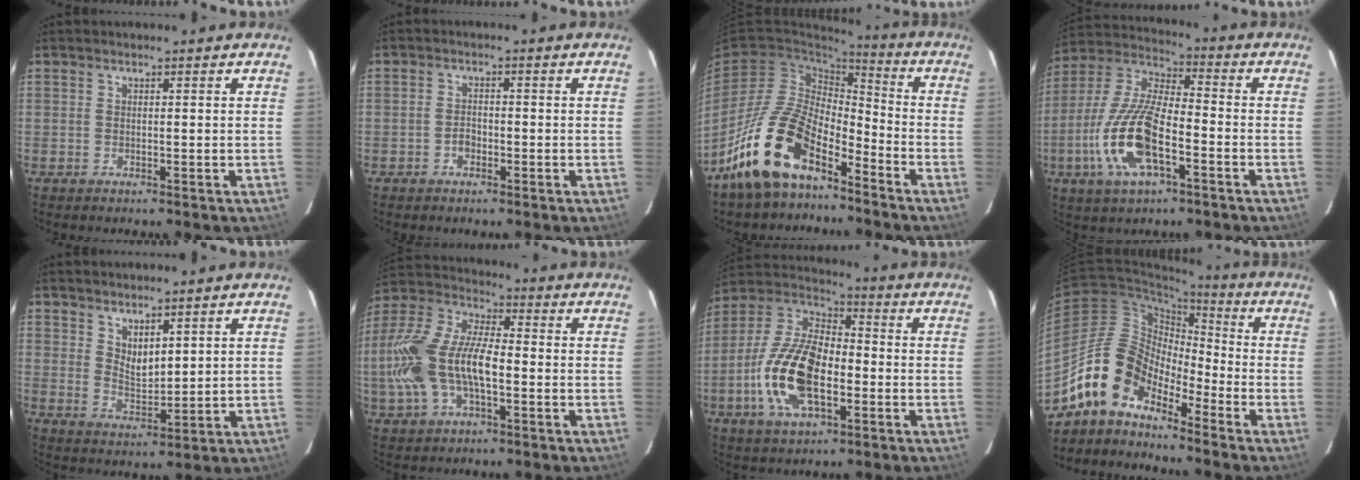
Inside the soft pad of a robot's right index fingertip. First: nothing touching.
{"total": 2.1, "force": [-1.1, 1.5, 1.0], "torque": [-0.020, 0.007, -0.018]}
{"total": 15.8, "force": [-10.7, 6.9, 9.3], "torque": [-0.182, 0.015, -0.203]}
{"total": 16.8, "force": [-6.1, 6.1, 14.4], "torque": [-0.307, -0.010, -0.122]}
{"total": 4.8, "force": [3.4, 2.2, 2.7], "torque": [-0.040, -0.006, 0.065]}
{"total": 17.3, "force": [-3.2, 8.1, 14.9], "torque": [-0.317, 0.006, -0.063]}
{"total": 17.3, "force": [-4.8, 8.3, 14.4], "torque": [-0.304, 0.001, -0.094]}
{"total": 11.5, "force": [-9.2, 5.2, 4.6], "torque": [-0.086, 0.029, -0.188]}